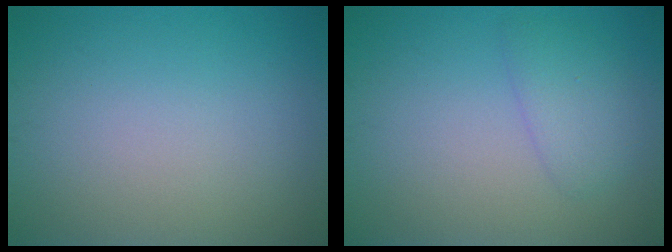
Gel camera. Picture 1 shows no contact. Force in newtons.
{"total": 2.2, "press": 2.2, "slide": 0.1}